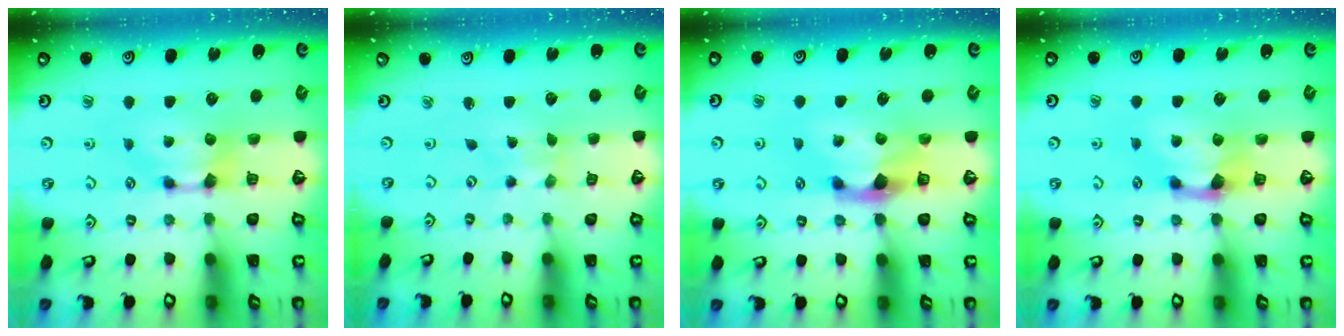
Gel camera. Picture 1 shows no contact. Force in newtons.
{"total": 5.0, "press": 4.9, "slide": 0.8}
{"total": 3.0, "press": 2.7, "slide": 1.3}
{"total": 2.2, "press": 2.1, "slide": 0.9}